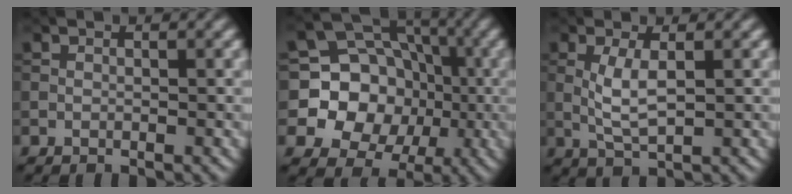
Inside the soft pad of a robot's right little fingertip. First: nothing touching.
{"total": 11.1, "force": [-0.8, 10.2, 4.4], "torque": [-0.080, 0.028, -0.040]}
{"total": 2.8, "force": [-0.1, 0.6, 2.7], "torque": [-0.065, 0.001, -0.002]}